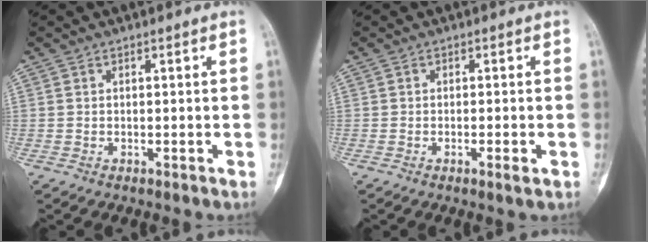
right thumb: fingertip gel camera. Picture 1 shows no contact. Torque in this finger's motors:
{"motor_torque": [-0.74, -0.04, -0.21, 0.26, -0.02]}